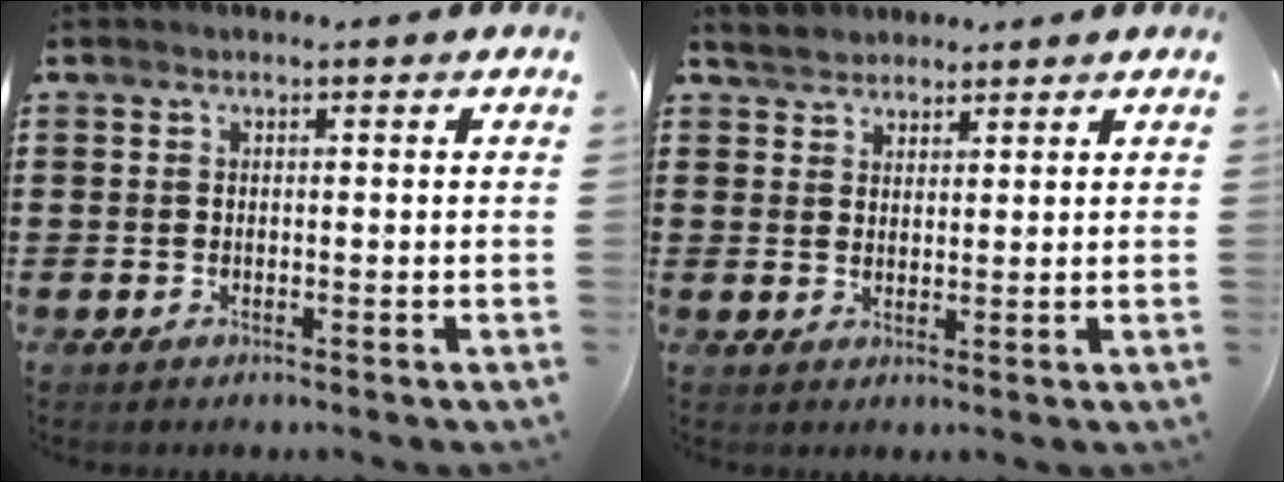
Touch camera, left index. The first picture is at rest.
{"total": 2.6, "force": [2.3, 1.2, -0.2], "torque": [-0.008, 0.007, 0.045]}